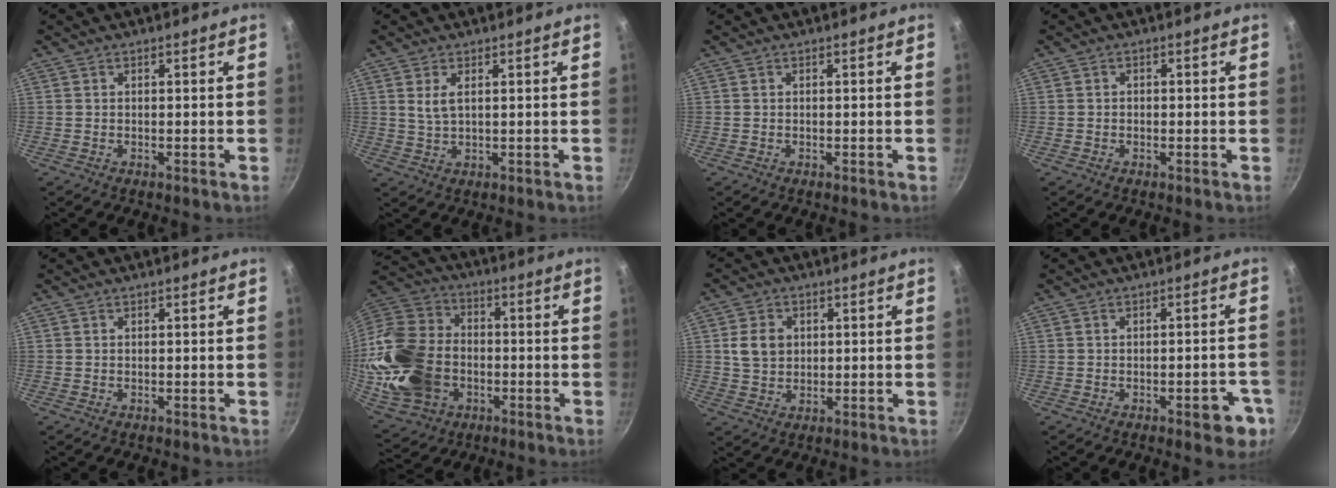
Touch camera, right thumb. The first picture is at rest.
{"total": 3.3, "force": [1.1, 1.5, 2.7], "torque": [-0.054, -0.007, 0.025]}
{"total": 0.0}
{"total": 0.6, "force": [-0.3, 0.5, 0.2], "torque": [-0.003, 0.001, -0.005]}
{"total": 0.0}
{"total": 22.3, "force": [-3.8, 16.7, 14.2], "torque": [-0.282, 0.034, -0.061]}
{"total": 6.0, "force": [1.1, 4.8, 3.4], "torque": [-0.047, 0.003, 0.018]}
{"total": 6.3, "force": [-2.8, 2.6, 5.0], "torque": [-0.040, 0.019, -0.030]}